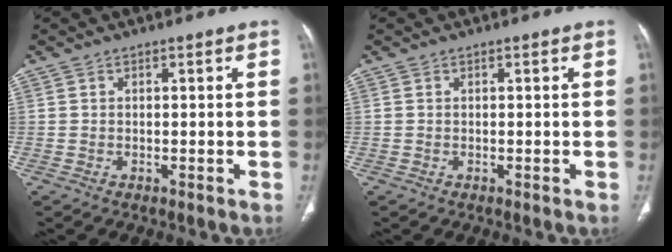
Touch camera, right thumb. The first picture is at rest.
{"total": 0.0}